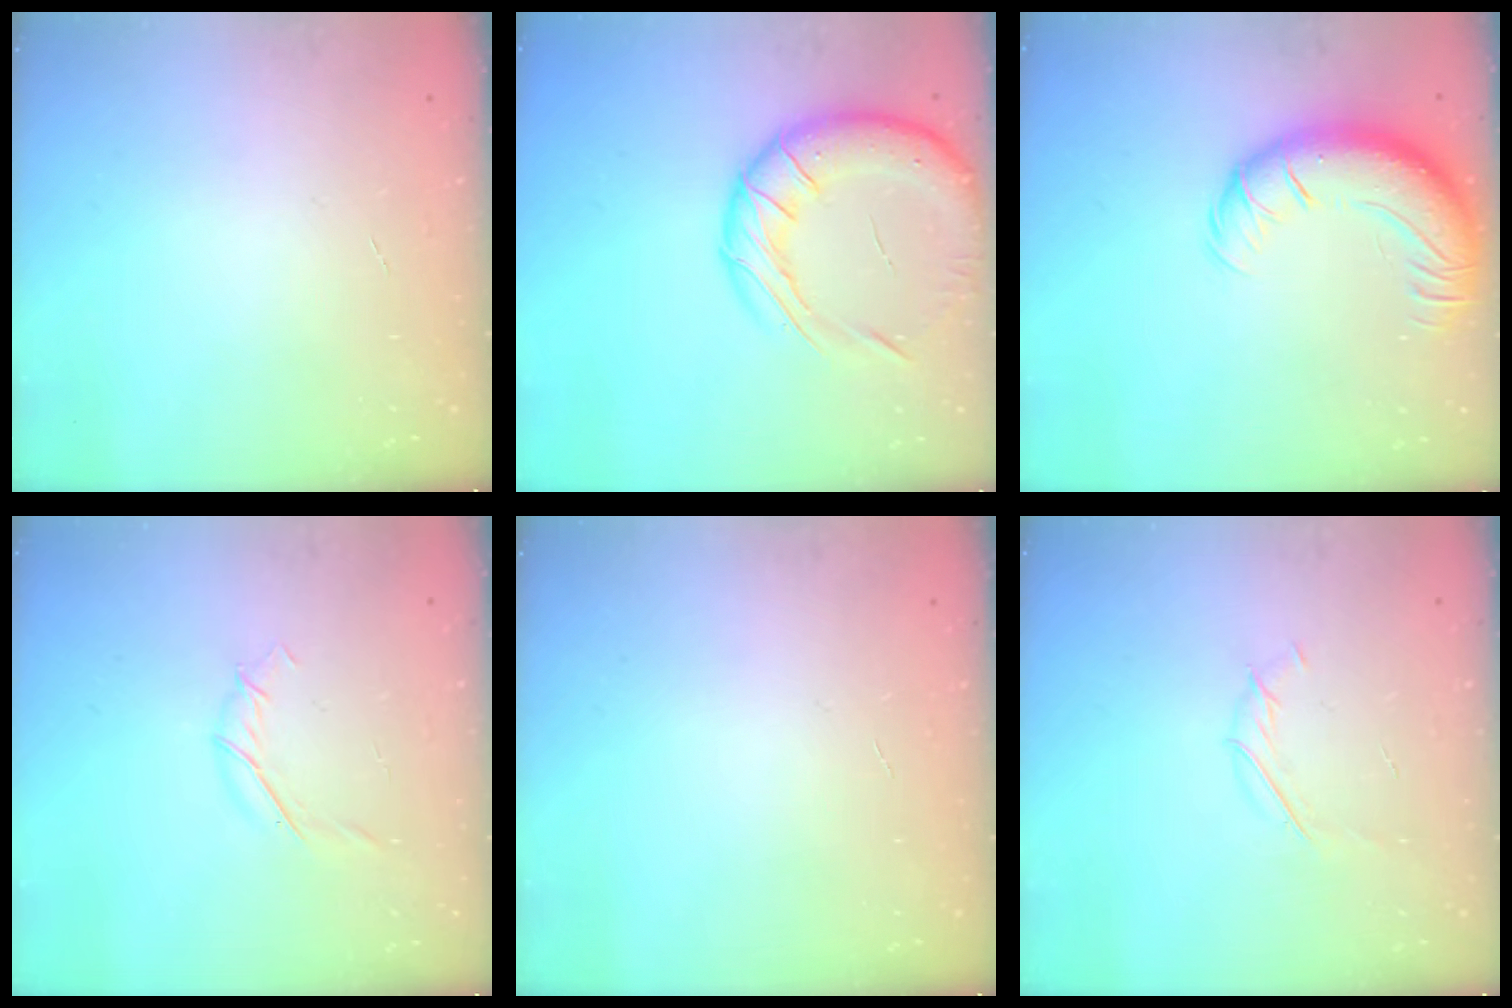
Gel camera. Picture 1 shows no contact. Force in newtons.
{"total": 18.7, "press": 18.6, "slide": 1.6}
{"total": 13.9, "press": 13.5, "slide": 3.3}
{"total": 5.6, "press": 5.3, "slide": 1.6}
{"total": 0.0}
{"total": 3.8, "press": 3.7, "slide": 0.8}